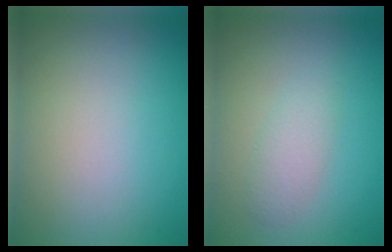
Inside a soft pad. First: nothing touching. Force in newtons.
{"total": 1.9, "press": 1.9, "slide": 0.0}